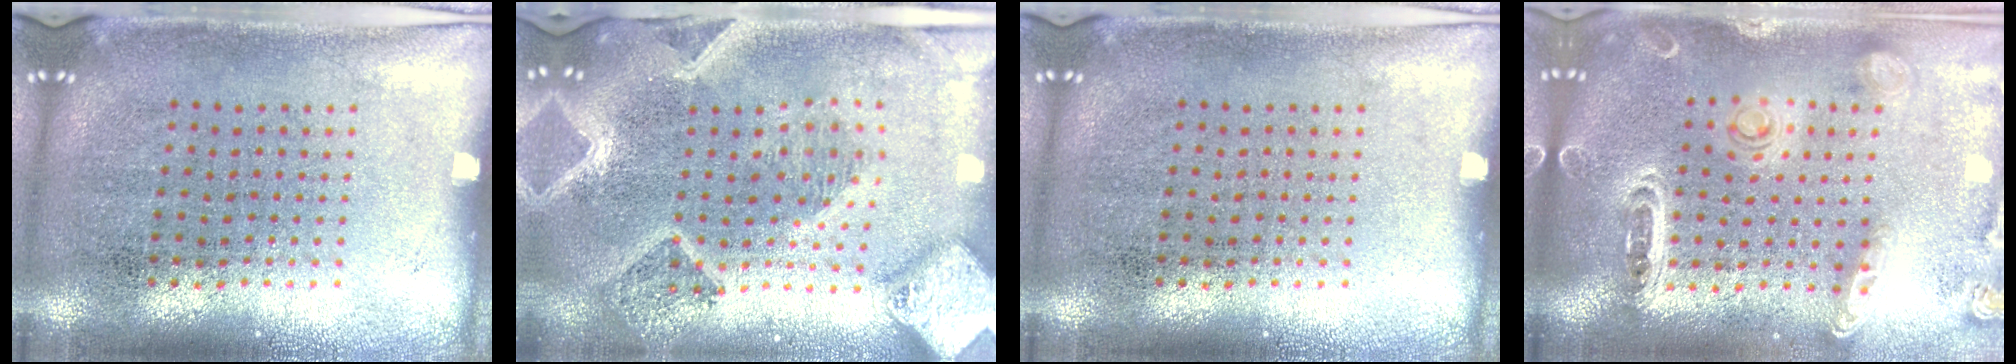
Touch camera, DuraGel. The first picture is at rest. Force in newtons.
{"total": 3.6, "press": 2.9, "slide": 2.1}
{"total": 0.0}
{"total": 1.4, "press": 1.4, "slide": 0.0}